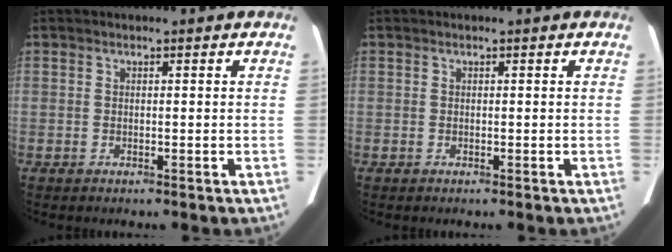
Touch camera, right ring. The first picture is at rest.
{"total": 0.0}